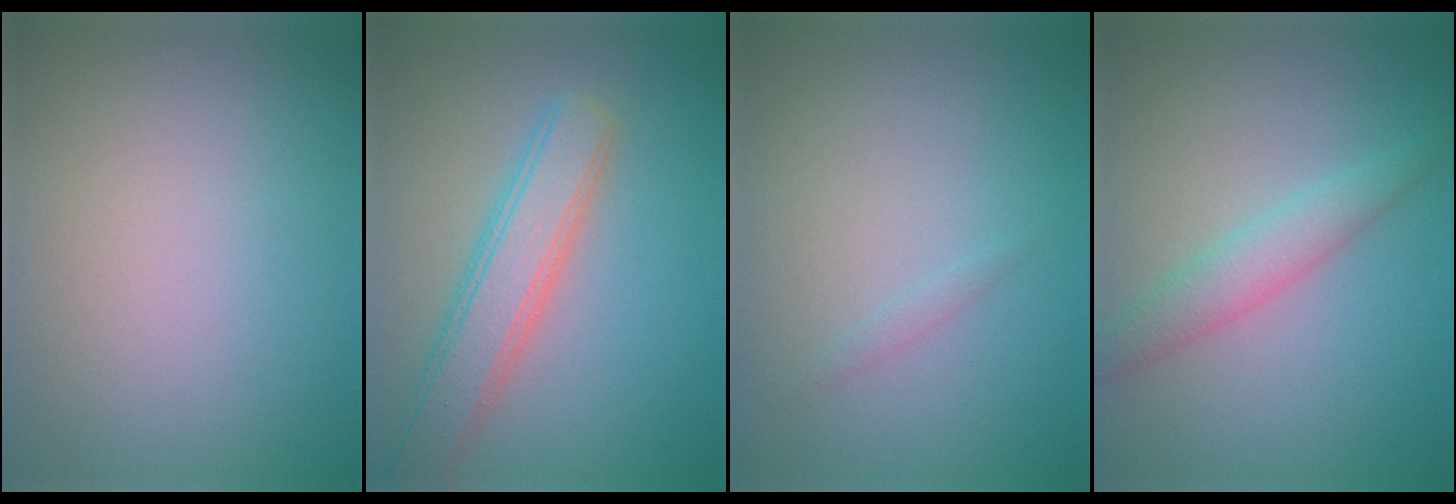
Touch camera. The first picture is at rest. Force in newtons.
{"total": 4.7, "press": 4.7, "slide": 0.3}
{"total": 0.6, "press": 0.6, "slide": 0.0}
{"total": 2.9, "press": 2.8, "slide": 0.1}